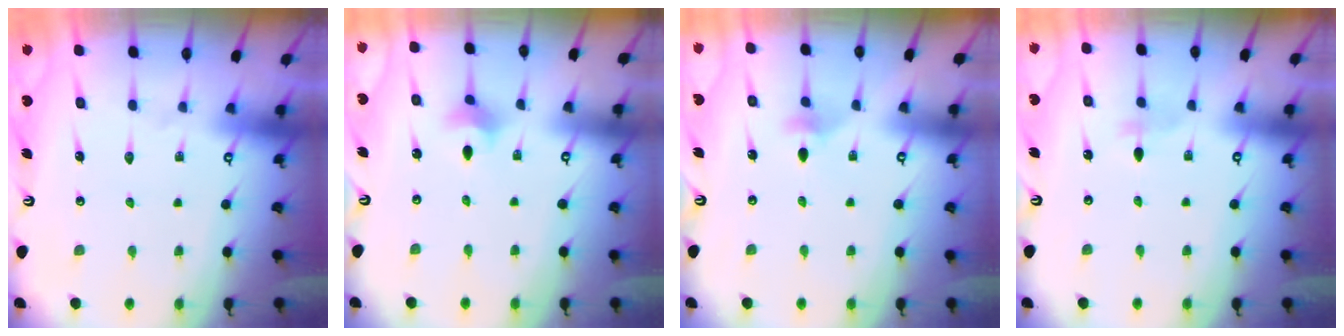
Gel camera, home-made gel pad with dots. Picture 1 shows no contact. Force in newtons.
{"total": 2.6, "press": 2.6, "slide": 0.4}
{"total": 4.5, "press": 4.4, "slide": 1.0}
{"total": 2.7, "press": 2.6, "slide": 0.6}